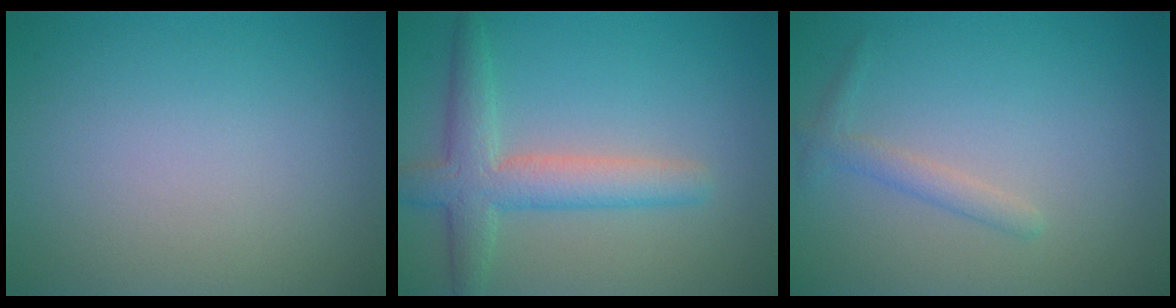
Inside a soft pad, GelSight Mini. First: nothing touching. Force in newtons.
{"total": 4.5, "press": 4.5, "slide": 0.1}
{"total": 1.5, "press": 1.5, "slide": 0.1}